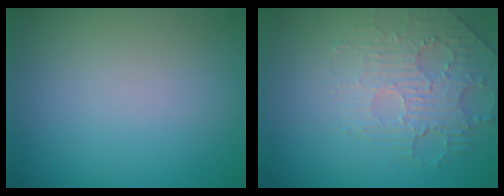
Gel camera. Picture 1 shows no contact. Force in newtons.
{"total": 2.5, "press": 1.9, "slide": 1.6}